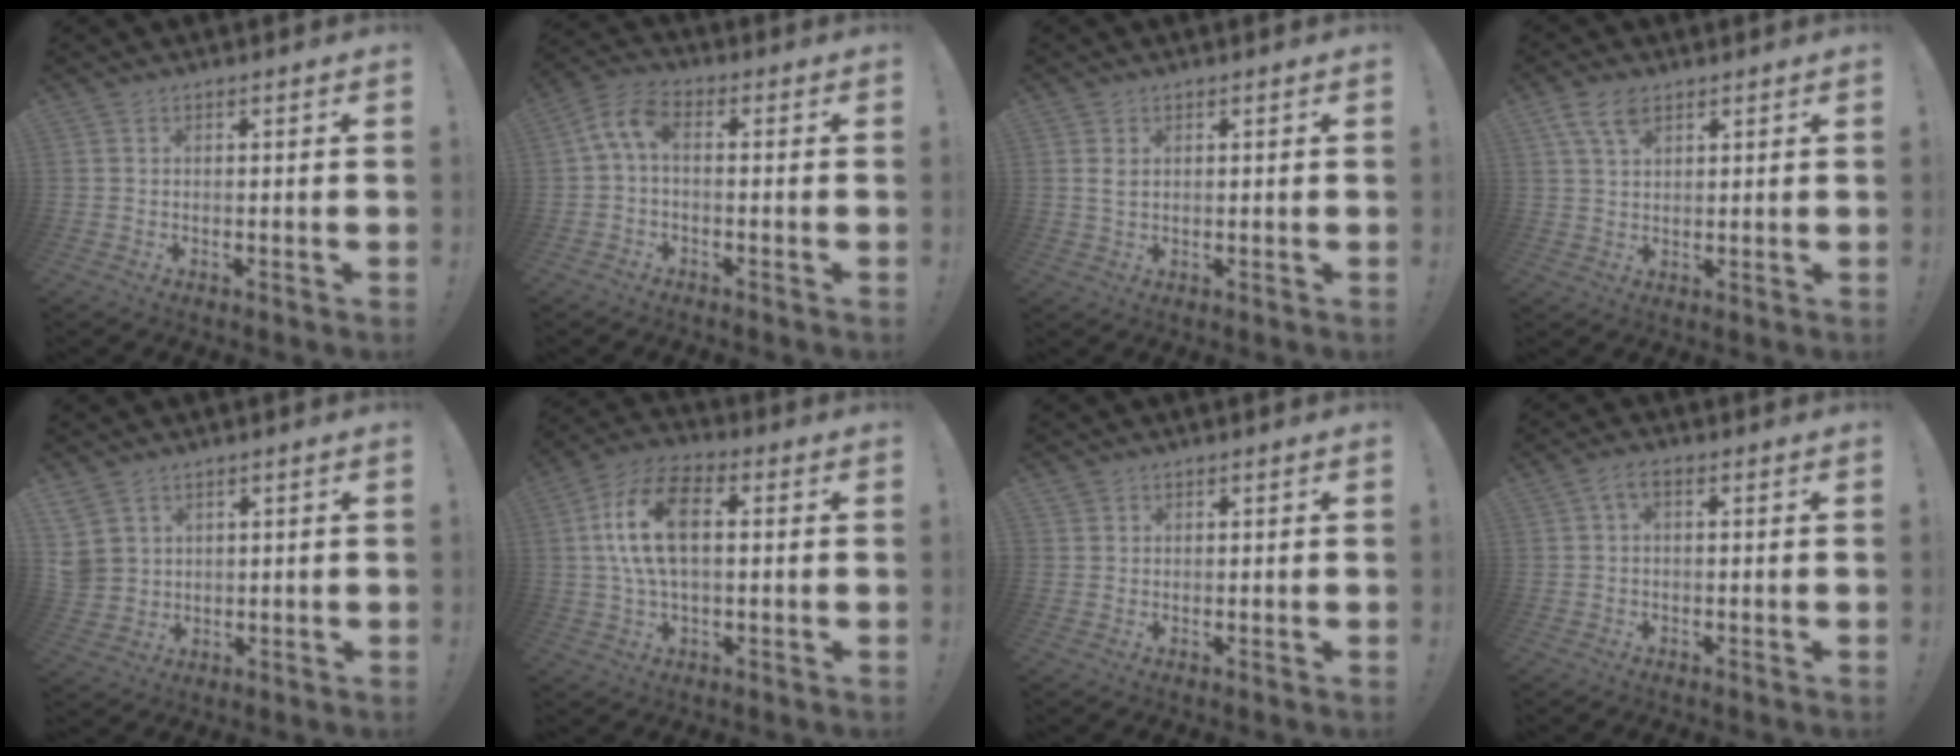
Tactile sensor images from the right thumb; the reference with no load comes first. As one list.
[{"total": 6.1, "force": [0.3, 2.8, 5.4], "torque": [-0.126, -0.001, 0.006]}, {"total": 2.5, "force": [0.9, 1.4, 1.8], "torque": [-0.031, 0.001, 0.018]}, {"total": 6.4, "force": [3.6, 3.4, 4.0], "torque": [-0.075, -0.006, 0.069]}, {"total": 5.7, "force": [2.9, 4.5, 1.7], "torque": [-0.039, -0.014, 0.062]}, {"total": 14.2, "force": [1.9, 7.8, 11.7], "torque": [-0.231, 0.010, 0.034]}, {"total": 1.1, "force": [0.9, 0.7, 0.1], "torque": [0.003, -0.005, 0.016]}, {"total": 2.7, "force": [0.1, 1.1, 2.5], "torque": [-0.048, 0.004, 0.002]}]